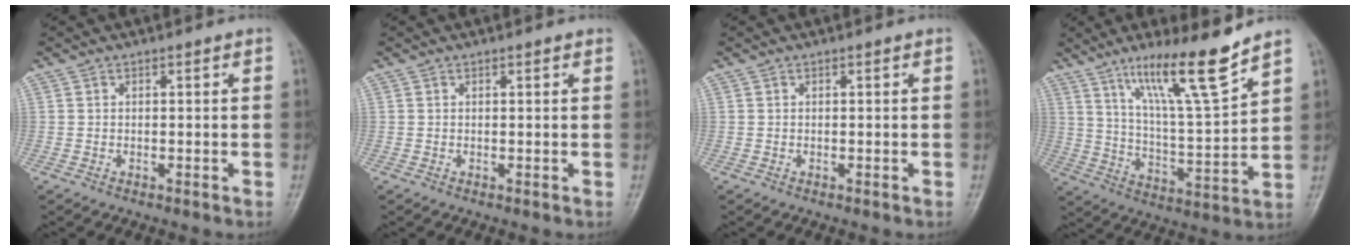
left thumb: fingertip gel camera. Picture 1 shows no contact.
{"total": 0.6, "force": [0.4, 0.2, 0.4], "torque": [-0.006, -0.001, 0.003]}
{"total": 0.0}
{"total": 14.5, "force": [10.1, 1.2, 10.4], "torque": [-0.173, -0.065, 0.183]}